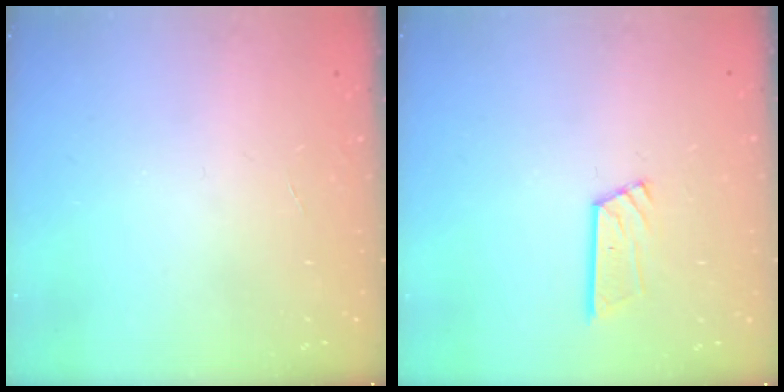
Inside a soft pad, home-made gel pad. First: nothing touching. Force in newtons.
{"total": 8.2, "press": 8.2, "slide": 0.6}